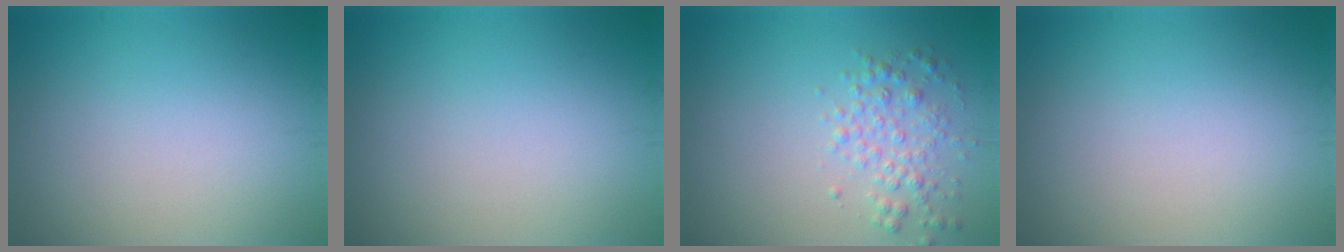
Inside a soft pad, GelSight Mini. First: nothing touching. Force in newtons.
{"total": 0.0}
{"total": 2.5, "press": 2.5, "slide": 0.1}
{"total": 0.0}